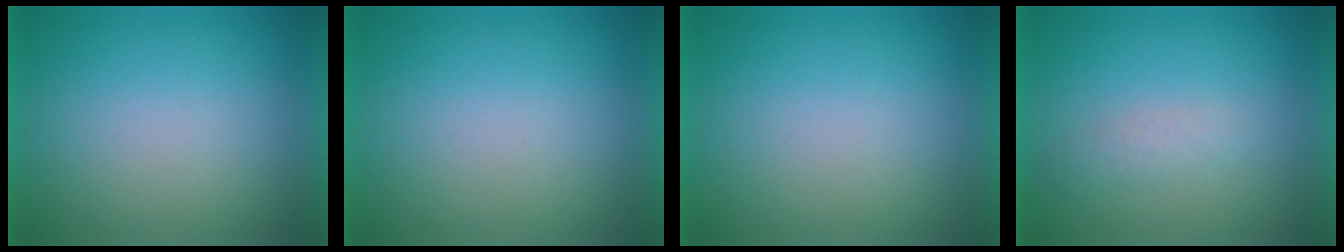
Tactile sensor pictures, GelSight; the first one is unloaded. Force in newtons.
{"total": 0.0}
{"total": 0.0}
{"total": 1.8}